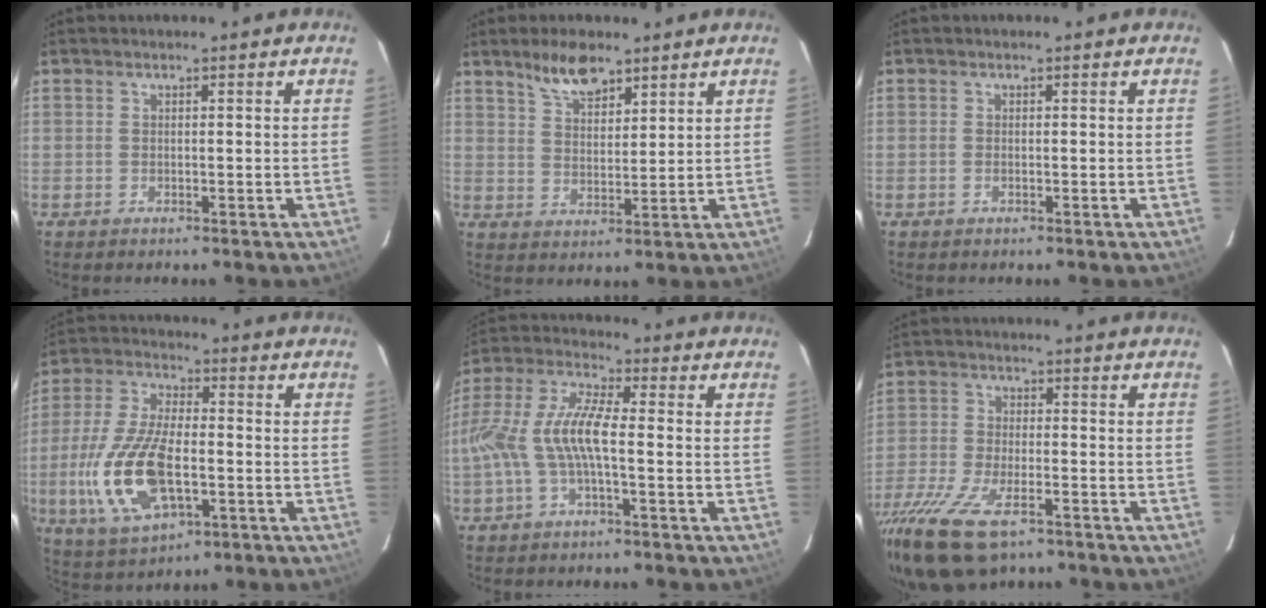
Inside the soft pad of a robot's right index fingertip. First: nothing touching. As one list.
[{"total": 7.0, "force": [5.3, 2.6, 3.9], "torque": [-0.068, 0.006, 0.099]}, {"total": 0.5, "force": [-0.1, 0.2, 0.5], "torque": [-0.011, 0.001, -0.003]}, {"total": 17.0, "force": [-4.1, 7.8, 14.5], "torque": [-0.319, -0.008, -0.070]}, {"total": 11.4, "force": [-2.2, 3.0, 10.8], "torque": [-0.228, 0.007, -0.042]}, {"total": 17.1, "force": [-11.3, 6.8, 10.8], "torque": [-0.253, -0.054, -0.211]}]